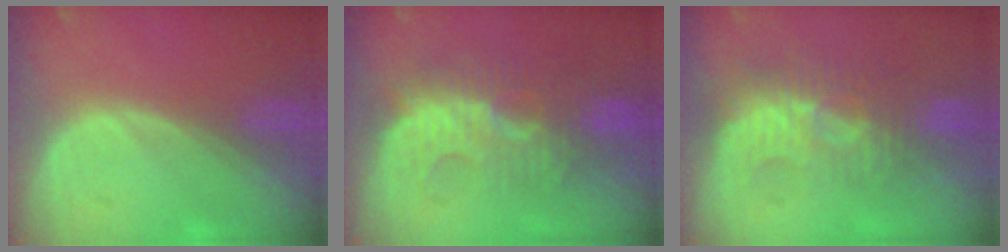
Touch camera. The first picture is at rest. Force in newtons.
{"total": 9.2, "press": 9.0, "slide": 1.9}
{"total": 8.6, "press": 8.1, "slide": 2.9}